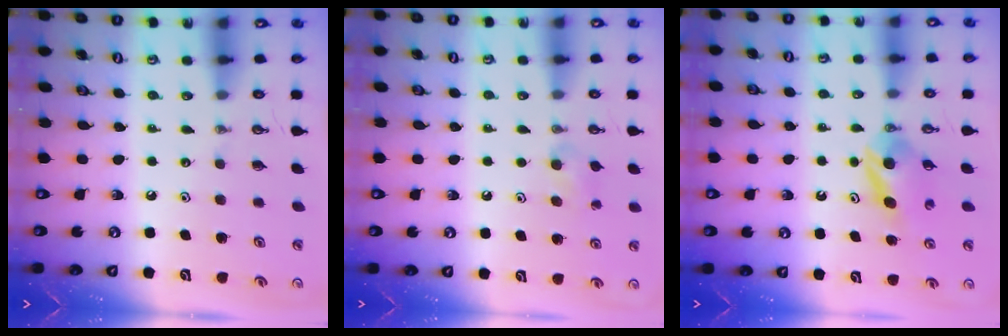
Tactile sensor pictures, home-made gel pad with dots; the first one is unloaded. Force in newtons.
{"total": 8.9, "press": 4.7, "slide": 7.6}
{"total": 5.2, "press": 5.0, "slide": 1.2}